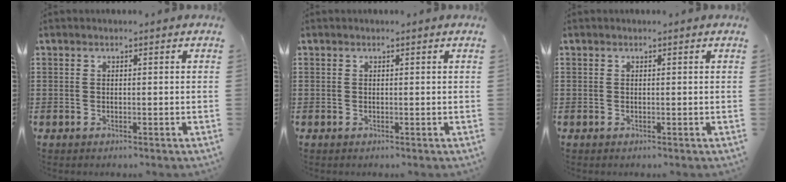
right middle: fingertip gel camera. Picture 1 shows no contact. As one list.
[{"total": 0.0}, {"total": 0.0}]